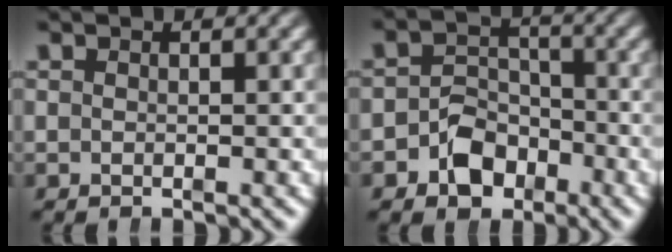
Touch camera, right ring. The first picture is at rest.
{"total": 4.5, "force": [-2.3, 3.5, 1.8], "torque": [-0.024, -0.012, -0.038]}